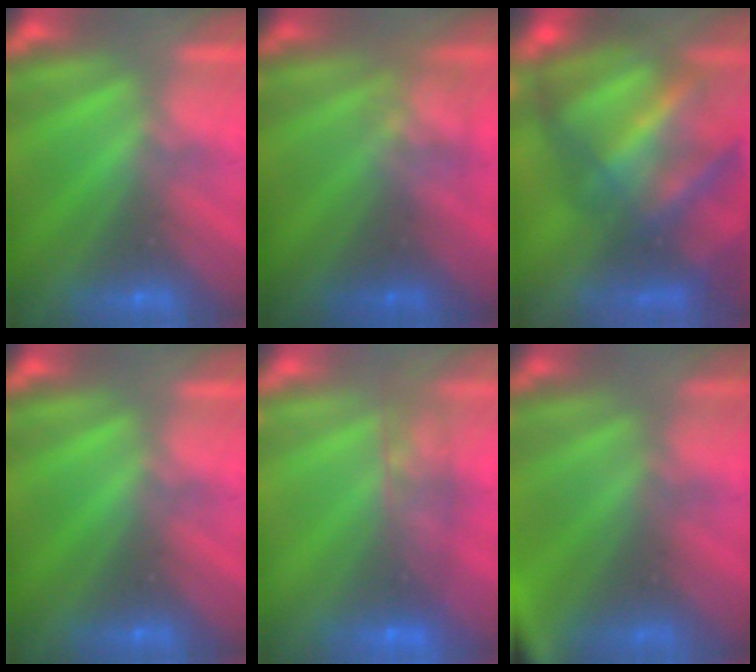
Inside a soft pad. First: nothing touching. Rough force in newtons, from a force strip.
{"total": 2.4}
{"total": 7.2}
{"total": 0.0}
{"total": 7.1}
{"total": 7.5}